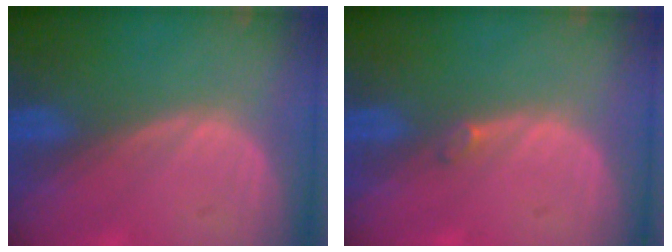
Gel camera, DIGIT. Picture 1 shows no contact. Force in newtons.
{"total": 0.6, "press": 0.6, "slide": 0.1}